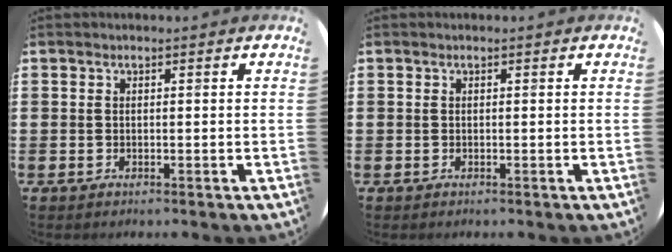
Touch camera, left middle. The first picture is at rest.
{"total": 0.0}